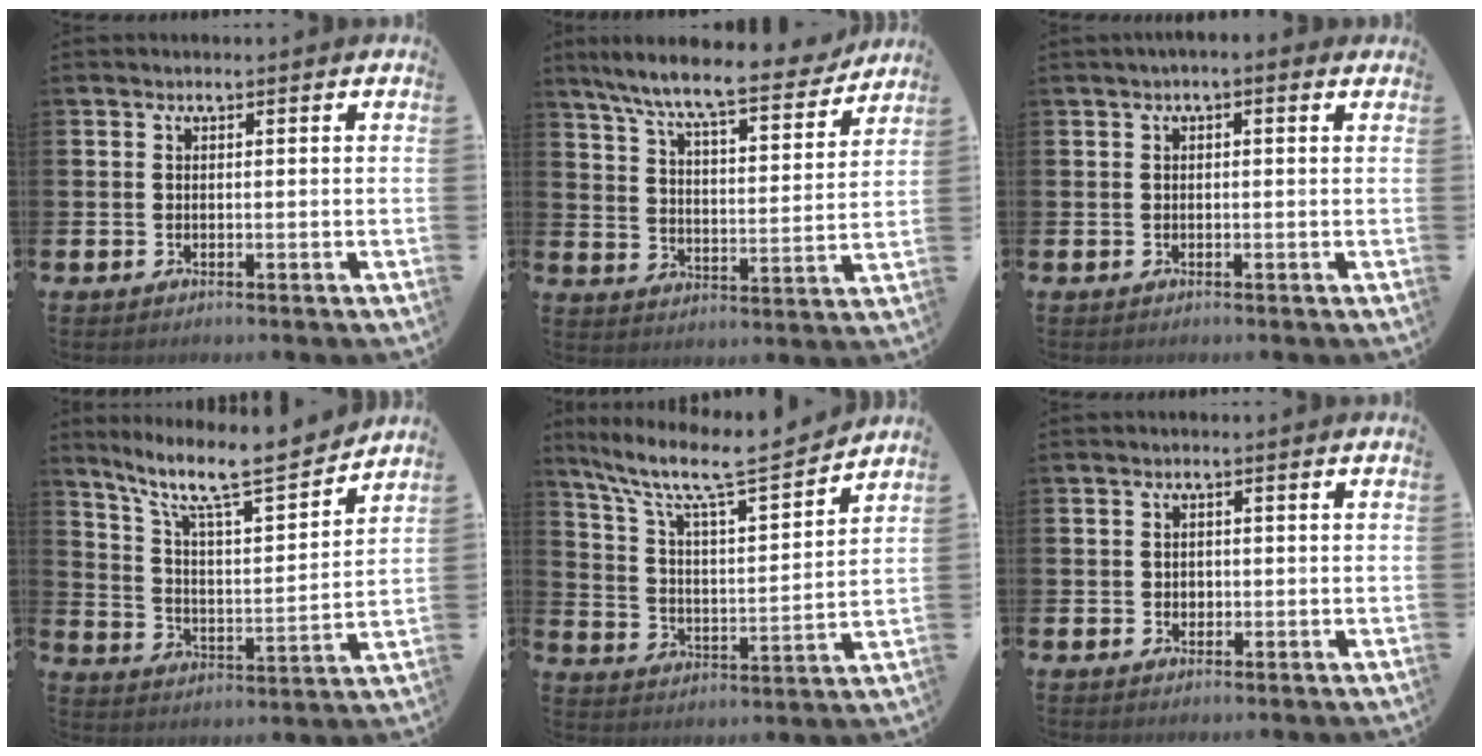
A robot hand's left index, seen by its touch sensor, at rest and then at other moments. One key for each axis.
{"total": 9.3, "fx": 8.4, "fy": 0.9, "fz": 3.9, "tx": -0.100, "ty": -0.057, "tz": 0.139}
{"total": 0.9, "fx": 0.0, "fy": 0.3, "fz": 0.9, "tx": -0.013, "ty": 0.002, "tz": -0.002}
{"total": 10.2, "fx": 9.0, "fy": 1.2, "fz": 4.8, "tx": -0.121, "ty": -0.063, "tz": 0.148}
{"total": 9.3, "fx": 8.0, "fy": 1.2, "fz": 4.5, "tx": -0.123, "ty": -0.053, "tz": 0.131}
{"total": 1.0, "fx": 0.2, "fy": 1.0, "fz": 0.3, "tx": 0.009, "ty": 0.002, "tz": -0.001}